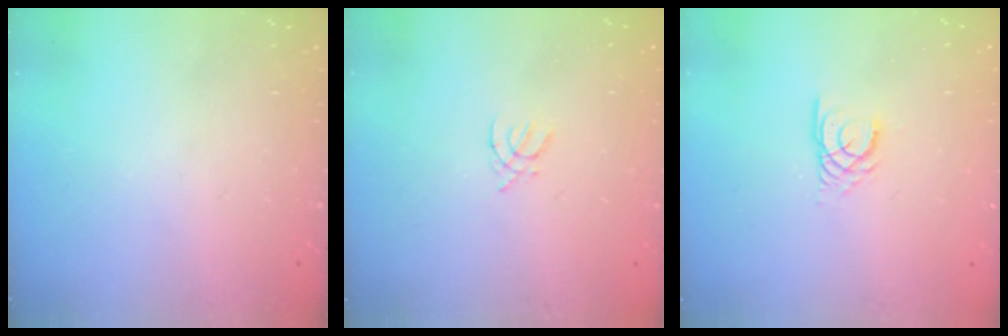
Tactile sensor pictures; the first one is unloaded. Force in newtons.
{"total": 1.8, "press": 1.8, "slide": 0.4}
{"total": 2.3, "press": 2.3, "slide": 0.1}